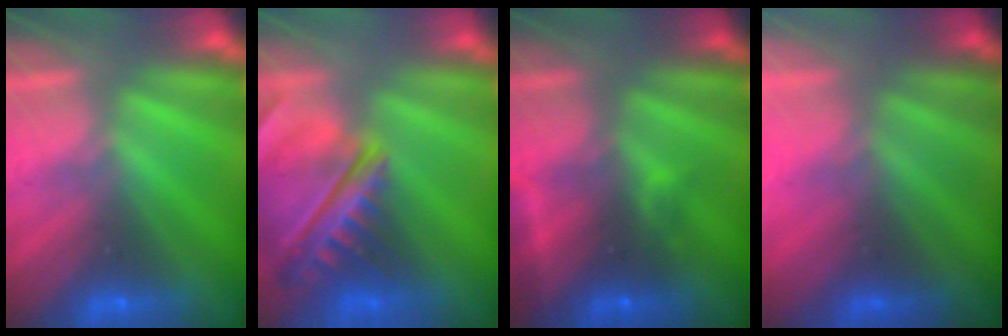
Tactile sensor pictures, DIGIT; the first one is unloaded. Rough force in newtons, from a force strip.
{"total": 7.5}
{"total": 2.6}
{"total": 2.7}